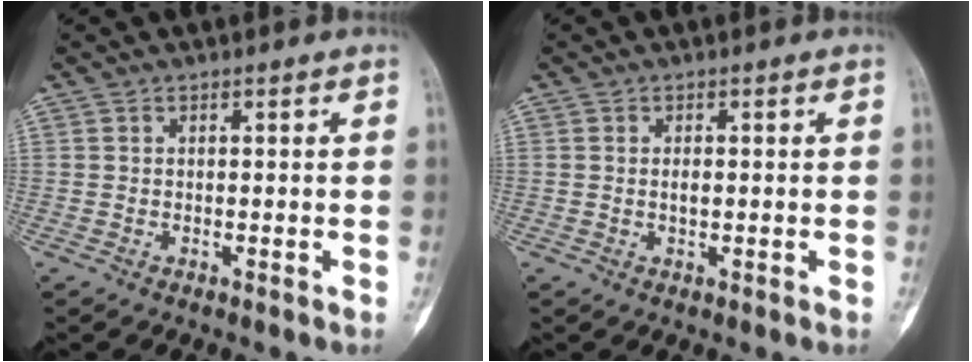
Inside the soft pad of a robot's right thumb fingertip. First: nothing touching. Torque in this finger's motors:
{"motor_torque": [0.58, 0.46, 0.27, -0.35, 0.05]}